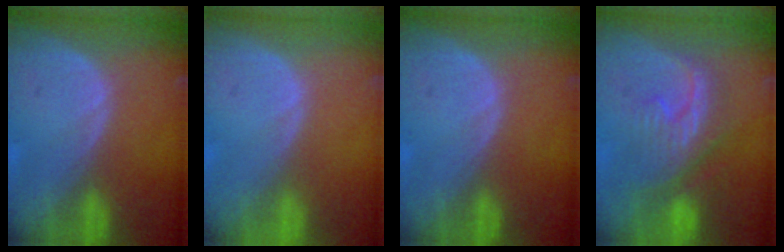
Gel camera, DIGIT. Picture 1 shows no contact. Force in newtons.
{"total": 0.0}
{"total": 0.0}
{"total": 8.0, "press": 7.9, "slide": 1.1}